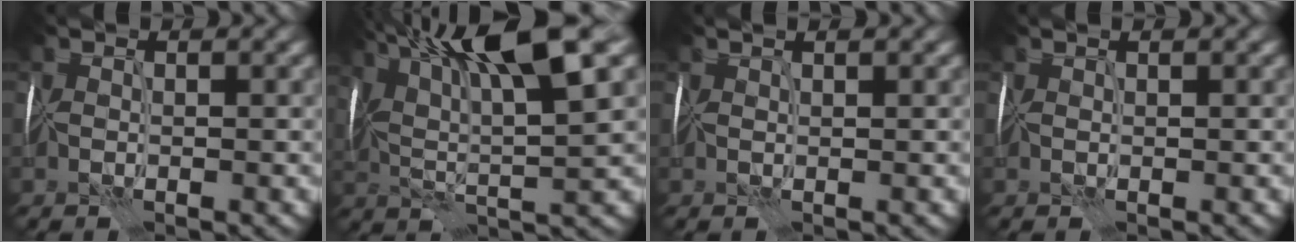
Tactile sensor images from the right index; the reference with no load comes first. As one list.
[{"total": 11.0, "force": [5.4, 2.5, 9.3], "torque": [-0.161, 0.023, 0.089]}, {"total": 1.6, "force": [1.1, 0.4, 1.0], "torque": [-0.004, 0.010, 0.008]}, {"total": 0.9, "force": [0.7, 0.1, 0.6], "torque": [0.000, 0.006, 0.006]}]